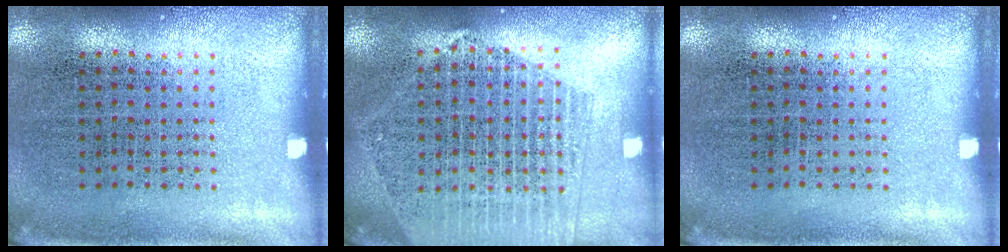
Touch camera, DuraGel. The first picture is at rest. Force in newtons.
{"total": 2.1, "press": 2.0, "slide": 0.9}
{"total": 0.0}